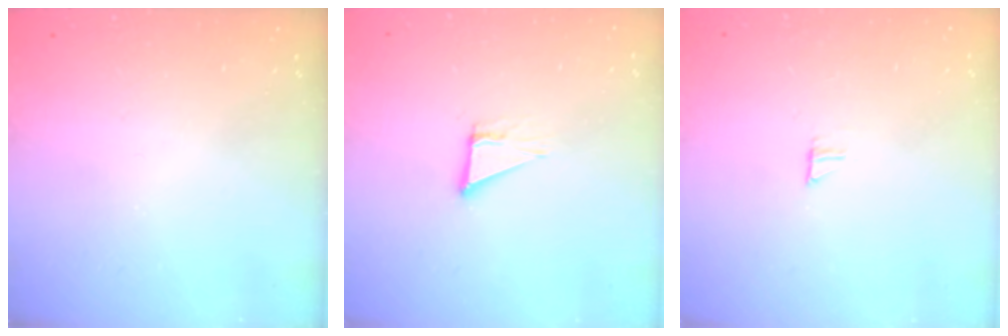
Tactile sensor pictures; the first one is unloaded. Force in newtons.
{"total": 3.8, "press": 3.7, "slide": 0.4}
{"total": 5.4, "press": 5.4, "slide": 0.5}